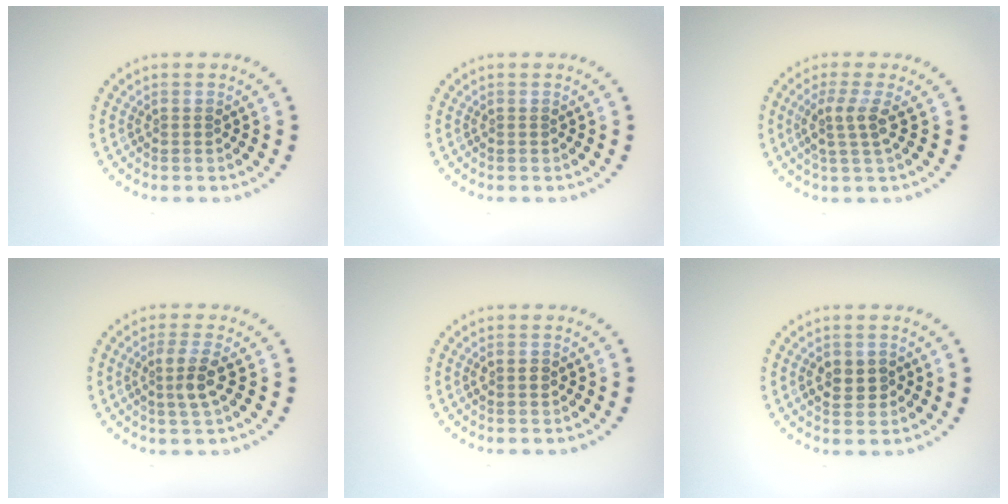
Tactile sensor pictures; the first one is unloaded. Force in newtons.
{"total": 0.0}
{"total": 2.5, "press": 2.0, "slide": 1.6}
{"total": 2.6, "press": 2.4, "slide": 1.1}
{"total": 1.2, "press": 1.2, "slide": 0.1}
{"total": 2.4, "press": 2.3, "slide": 0.3}